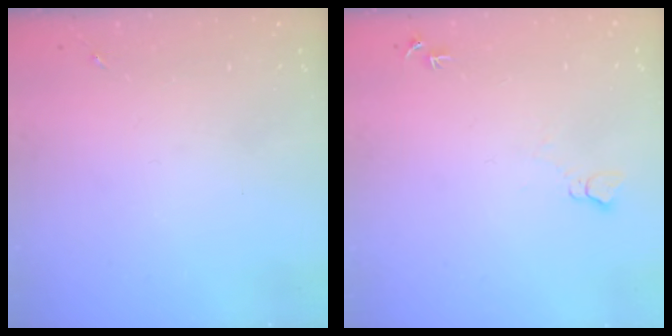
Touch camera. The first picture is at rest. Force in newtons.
{"total": 5.7, "press": 5.7, "slide": 0.7}